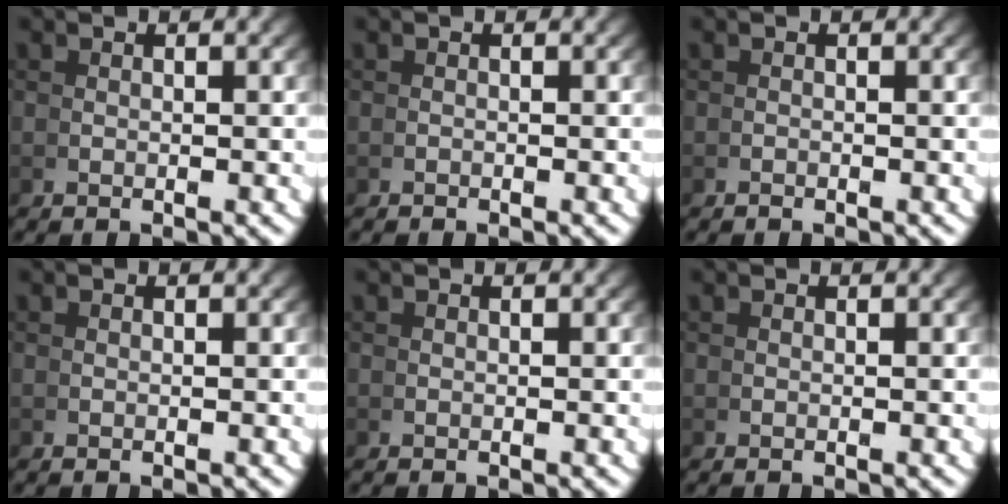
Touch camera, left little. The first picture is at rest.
{"total": 0.7, "force": [-0.3, -0.6, -0.4], "torque": [0.009, -0.001, -0.006]}
{"total": 0.8, "force": [-0.3, -0.6, -0.4], "torque": [0.010, -0.001, -0.007]}
{"total": 0.0}
{"total": 0.0}
{"total": 0.0}